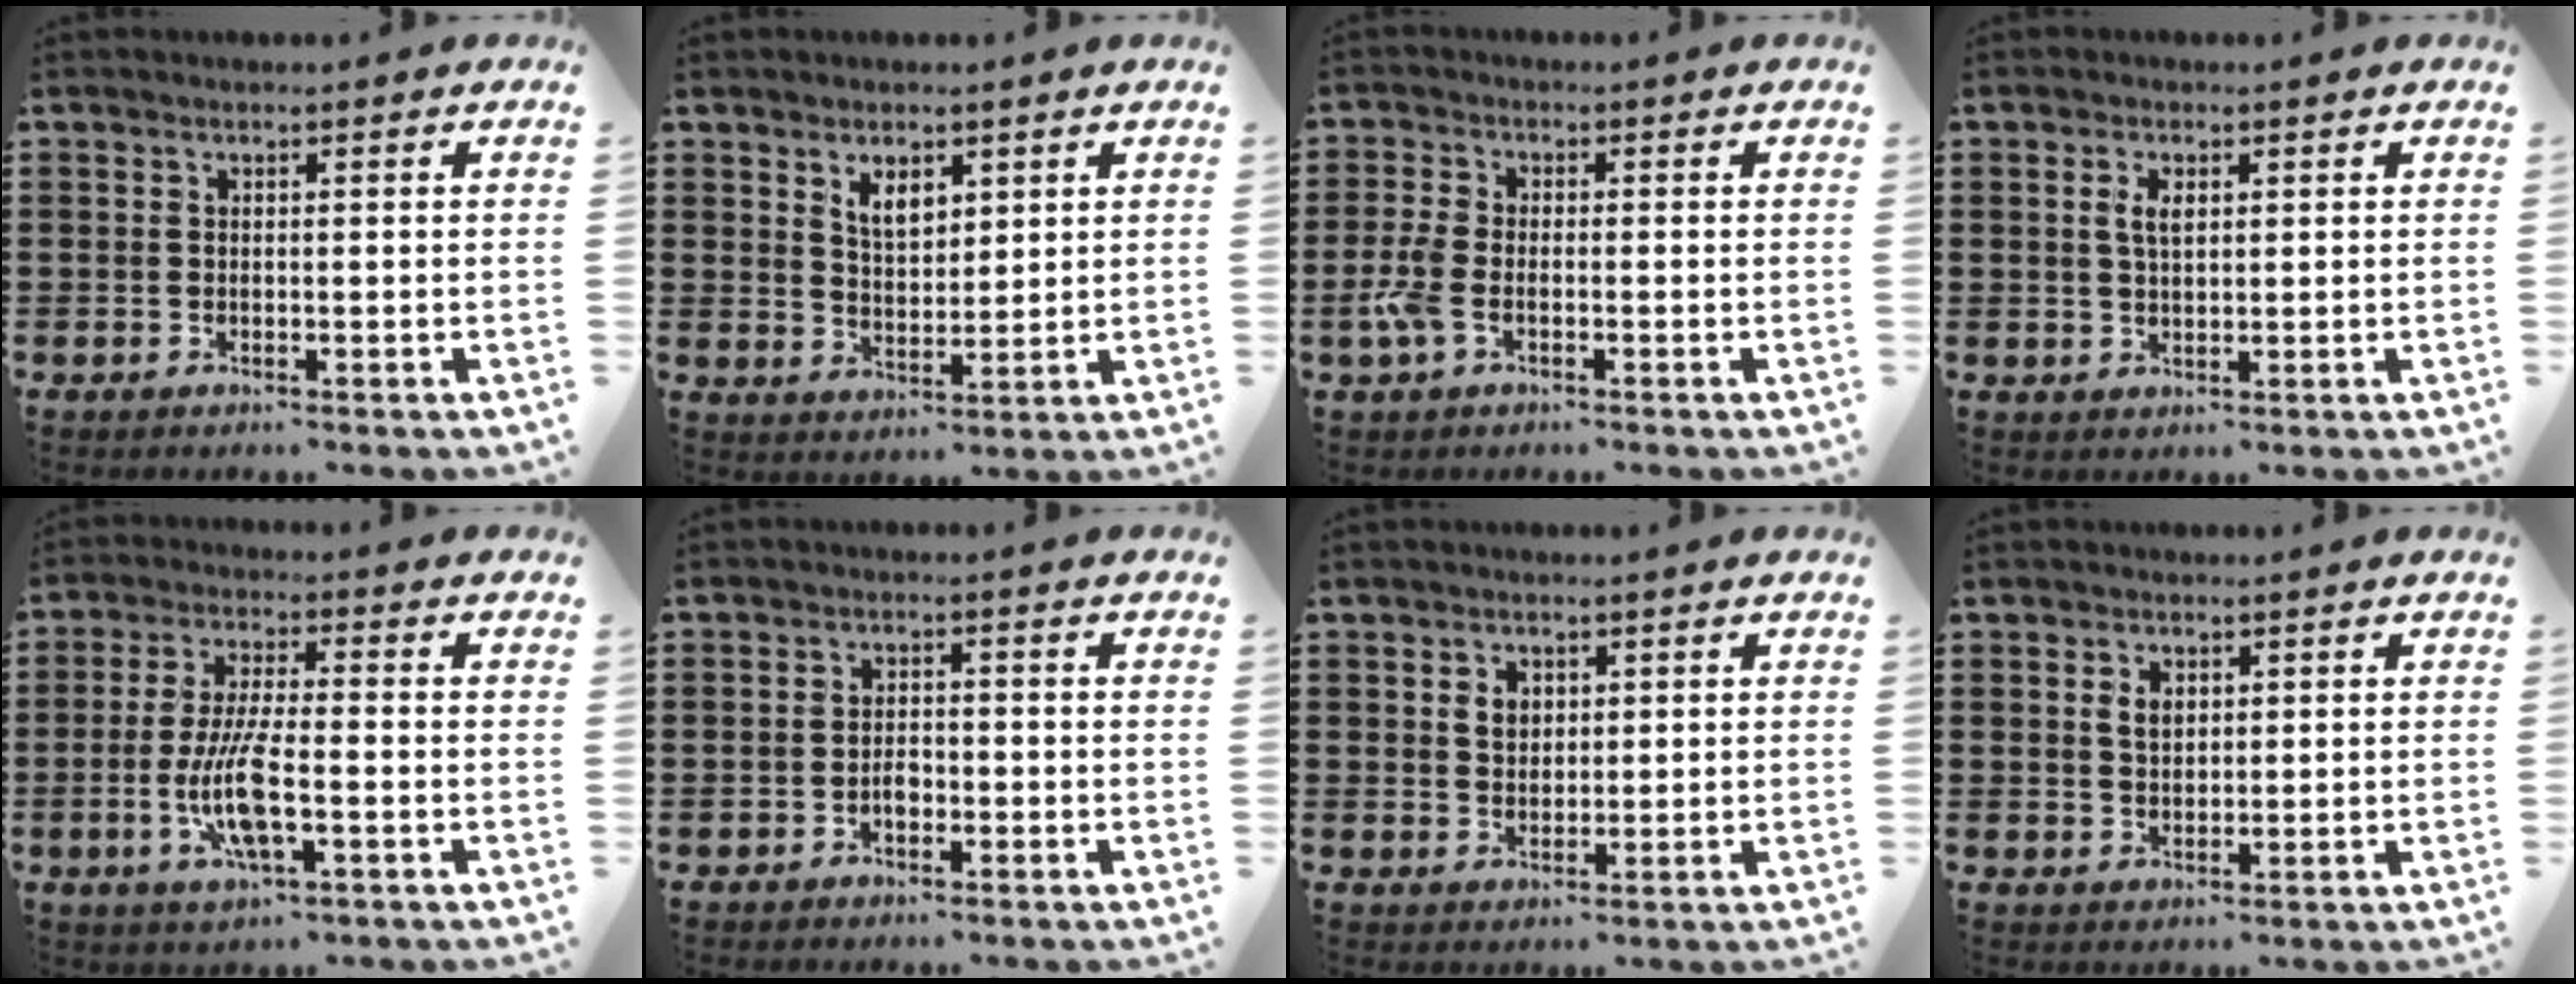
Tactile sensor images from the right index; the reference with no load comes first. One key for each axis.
{"total": 3.9, "fx": 2.5, "fy": 2.1, "fz": 2.2, "tx": -0.043, "ty": 0.004, "tz": 0.043}
{"total": 3.8, "fx": -1.5, "fy": 1.7, "fz": 3.1, "tx": -0.082, "ty": -0.006, "tz": -0.035}
{"total": 2.7, "fx": 0.8, "fy": 1.2, "fz": 2.3, "tx": -0.049, "ty": 0.007, "tz": 0.012}
{"total": 9.0, "fx": -2.5, "fy": 2.3, "fz": 8.3, "tx": -0.177, "ty": -0.013, "tz": -0.050}
{"total": 2.1, "fx": -0.9, "fy": 1.3, "fz": 1.4, "tx": -0.028, "ty": 0.003, "tz": -0.018}
{"total": 2.3, "fx": 0.9, "fy": 1.8, "fz": 1.2, "tx": -0.029, "ty": 0.009, "tz": 0.015}
{"total": 2.1, "fx": 0.8, "fy": 1.4, "fz": 1.4, "tx": -0.031, "ty": 0.007, "tz": 0.014}